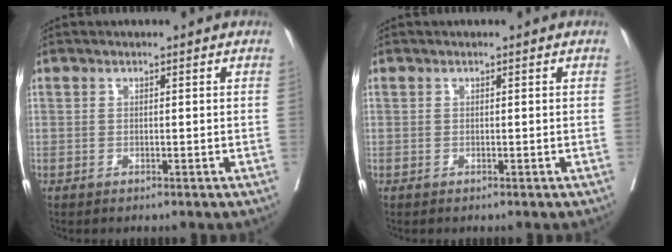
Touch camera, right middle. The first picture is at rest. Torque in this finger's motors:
{"motor_torque": [0.00, 0.00, 0.00, 0.00]}